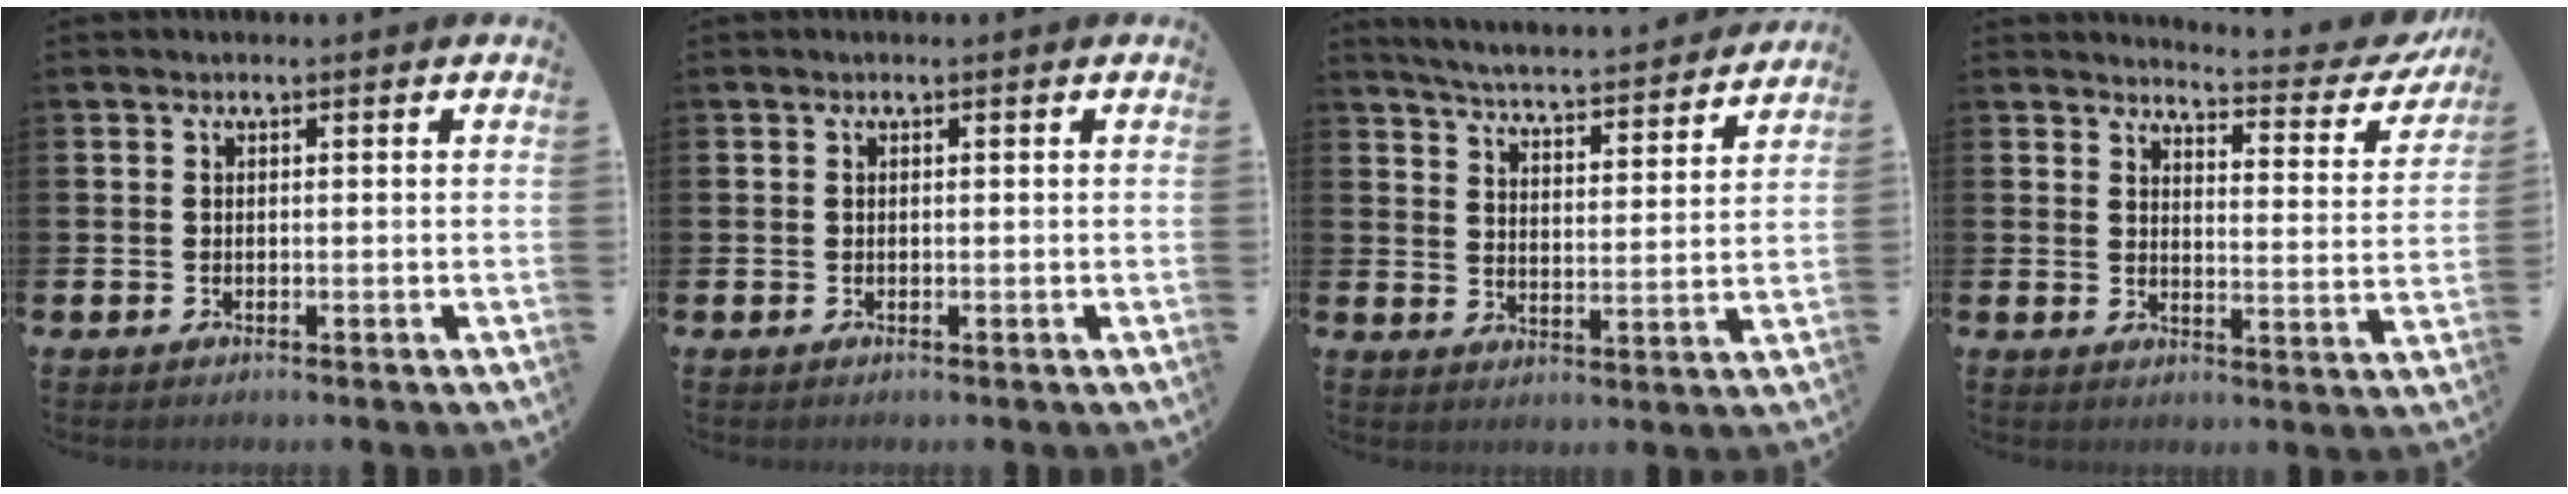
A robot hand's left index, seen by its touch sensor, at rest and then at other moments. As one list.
[{"total": 0.0}, {"total": 5.2, "force": [5.2, 0.1, 0.9], "torque": [-0.042, -0.044, 0.087]}, {"total": 4.1, "force": [4.0, 0.5, 0.9], "torque": [-0.023, -0.038, 0.061]}]